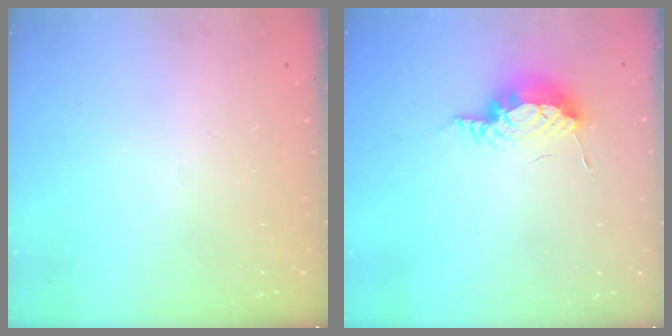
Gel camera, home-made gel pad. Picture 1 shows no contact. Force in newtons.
{"total": 8.3, "press": 8.1, "slide": 1.9}